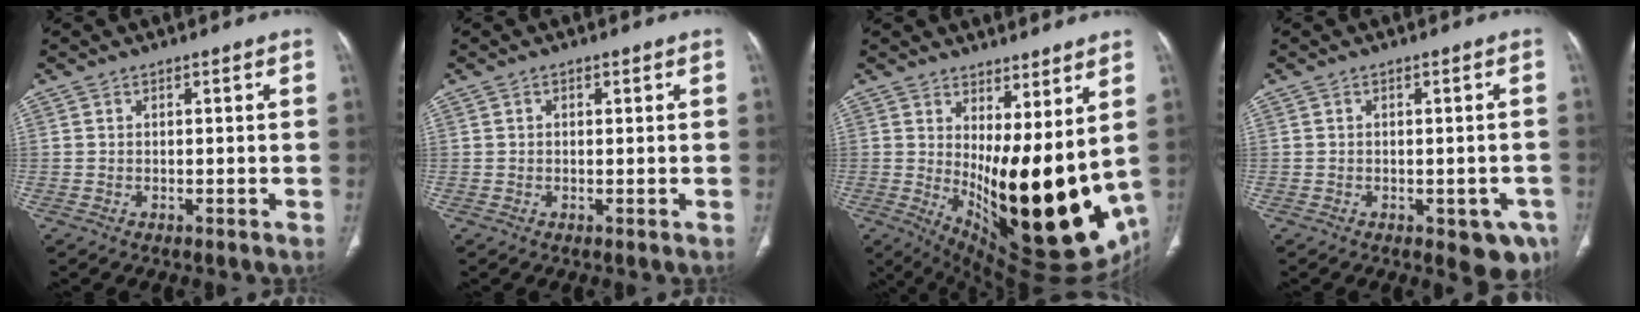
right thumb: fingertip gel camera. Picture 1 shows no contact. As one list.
[{"total": 0.7, "force": [0.3, 0.5, 0.4], "torque": [-0.004, 0.000, 0.003]}, {"total": 22.6, "force": [1.6, 8.2, 21.0], "torque": [-0.286, -0.064, 0.052]}, {"total": 6.4, "force": [-2.9, 3.2, 4.8], "torque": [-0.028, 0.002, -0.032]}]